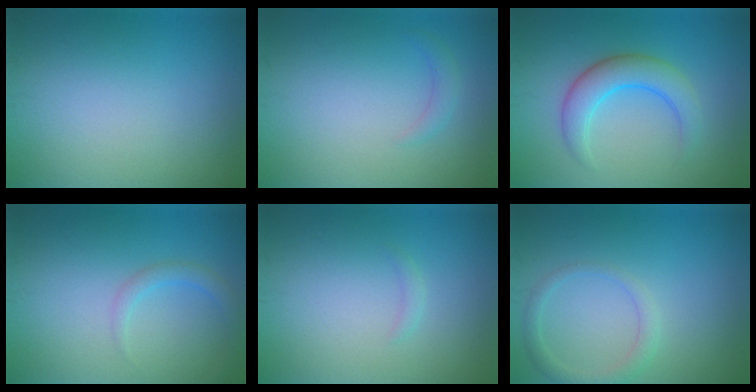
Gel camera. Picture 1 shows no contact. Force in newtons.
{"total": 1.1, "press": 1.1, "slide": 0.0}
{"total": 4.3, "press": 4.3, "slide": 0.2}
{"total": 1.6, "press": 1.6, "slide": 0.1}
{"total": 0.6, "press": 0.6, "slide": 0.1}
{"total": 1.9, "press": 1.9, "slide": 0.1}